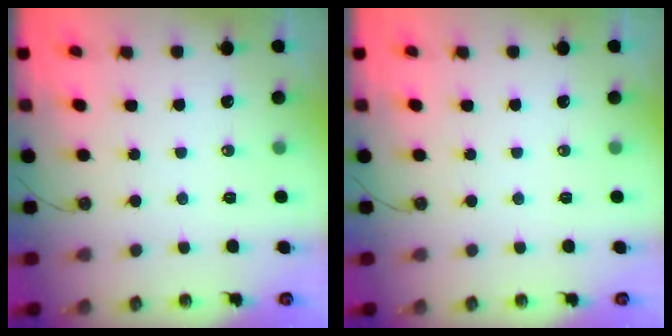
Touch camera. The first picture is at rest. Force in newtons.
{"total": 0.0}